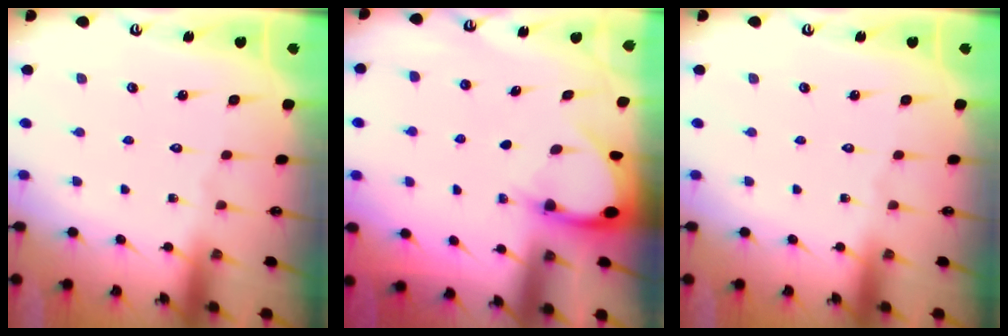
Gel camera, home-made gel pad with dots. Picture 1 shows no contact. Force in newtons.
{"total": 4.0, "press": 4.0, "slide": 0.2}
{"total": 0.0}